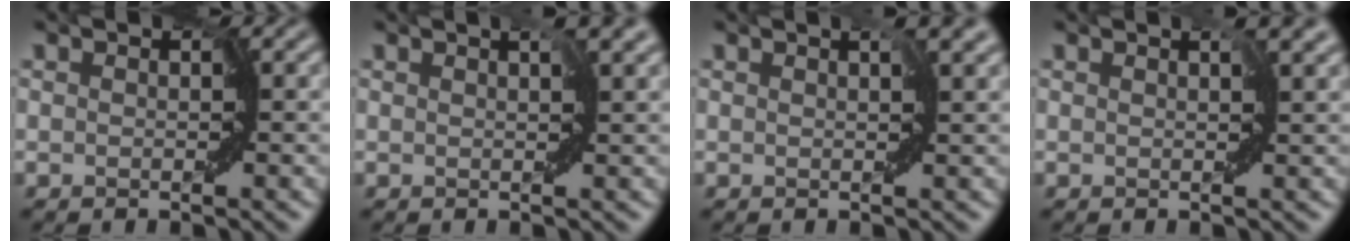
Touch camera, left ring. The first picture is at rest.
{"total": 2.2, "force": [1.1, 0.5, 1.8], "torque": [-0.029, 0.007, 0.020]}
{"total": 2.3, "force": [1.1, 0.7, 1.8], "torque": [-0.028, 0.005, 0.020]}
{"total": 2.2, "force": [1.1, 0.8, 1.8], "torque": [-0.025, 0.004, 0.018]}